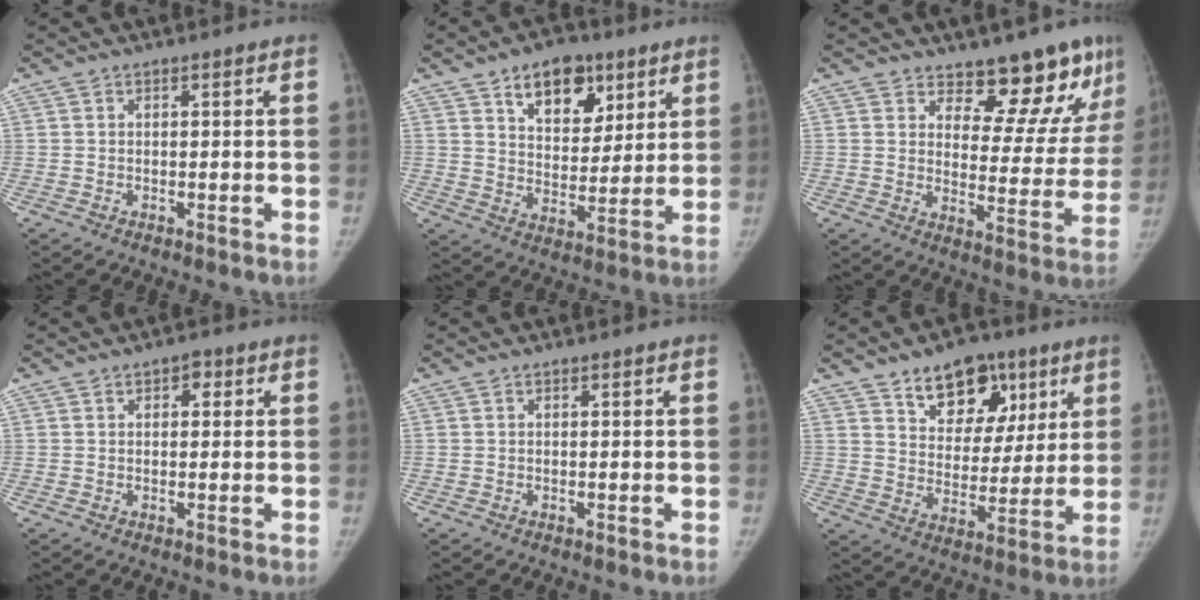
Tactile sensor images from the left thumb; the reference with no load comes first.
{"total": 13.2, "force": [7.4, 8.0, 7.4], "torque": [-0.068, -0.036, 0.118]}
{"total": 14.0, "force": [11.6, 5.7, 5.4], "torque": [-0.008, -0.094, 0.144]}
{"total": 2.4, "force": [1.0, 1.5, 1.5], "torque": [-0.007, 0.001, 0.009]}
{"total": 0.0}
{"total": 14.6, "force": [8.5, 9.4, 7.2], "torque": [-0.055, -0.038, 0.135]}